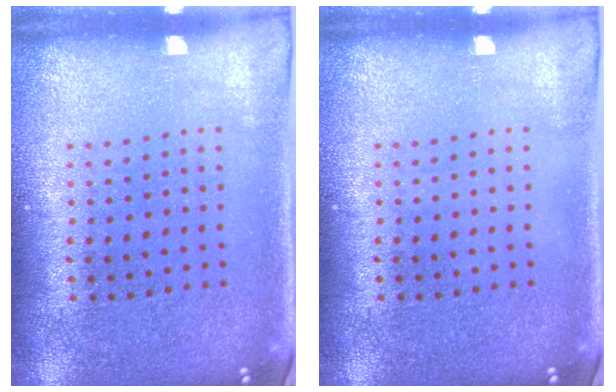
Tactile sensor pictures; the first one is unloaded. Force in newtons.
{"total": 0.0}